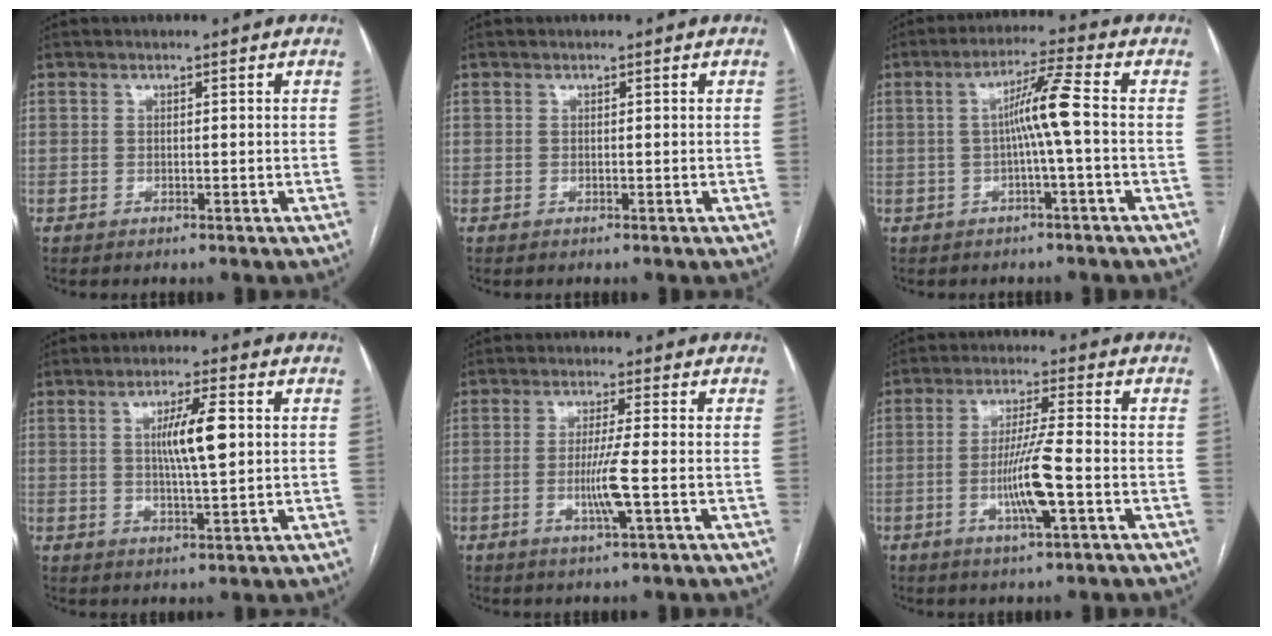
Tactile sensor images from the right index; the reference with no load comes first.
{"total": 0.0}
{"total": 6.4, "force": [-0.4, -0.9, 6.3], "torque": [-0.112, 0.015, -0.005]}
{"total": 7.3, "force": [1.2, 0.7, 7.1], "torque": [-0.125, 0.003, 0.021]}
{"total": 5.4, "force": [-1.3, -0.6, 5.2], "torque": [-0.100, -0.011, -0.025]}
{"total": 8.2, "force": [-2.5, -0.1, 7.9], "torque": [-0.151, -0.005, -0.045]}